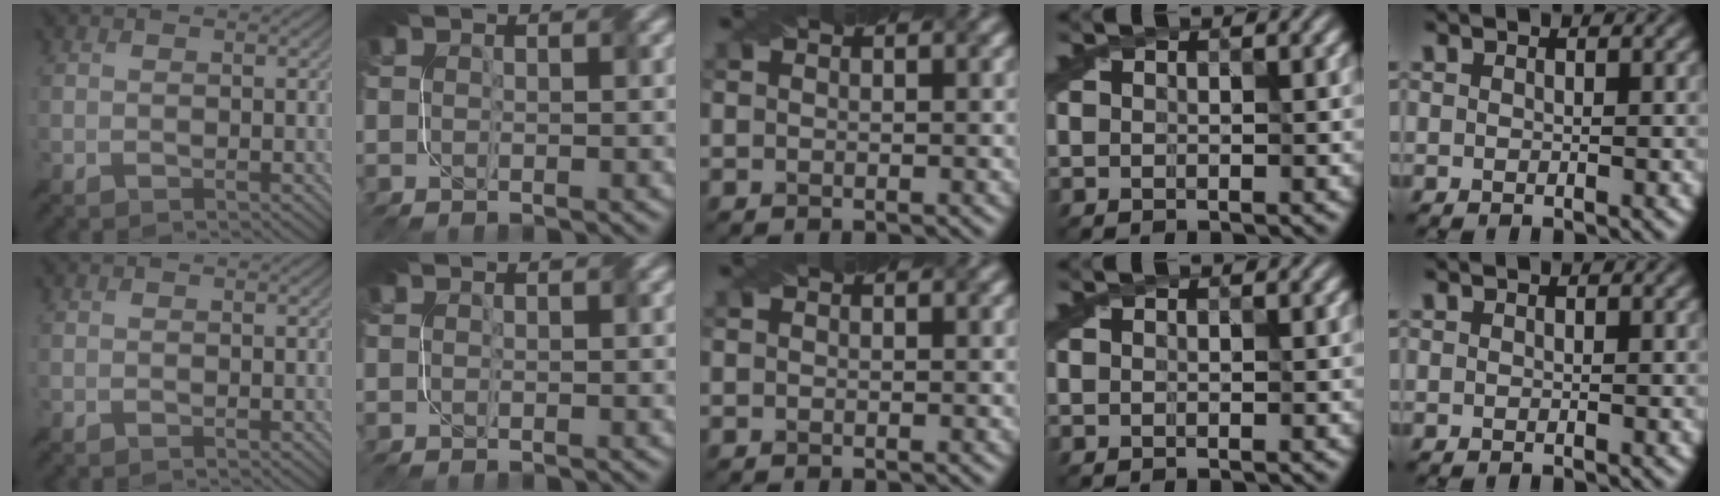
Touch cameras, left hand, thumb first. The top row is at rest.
{}